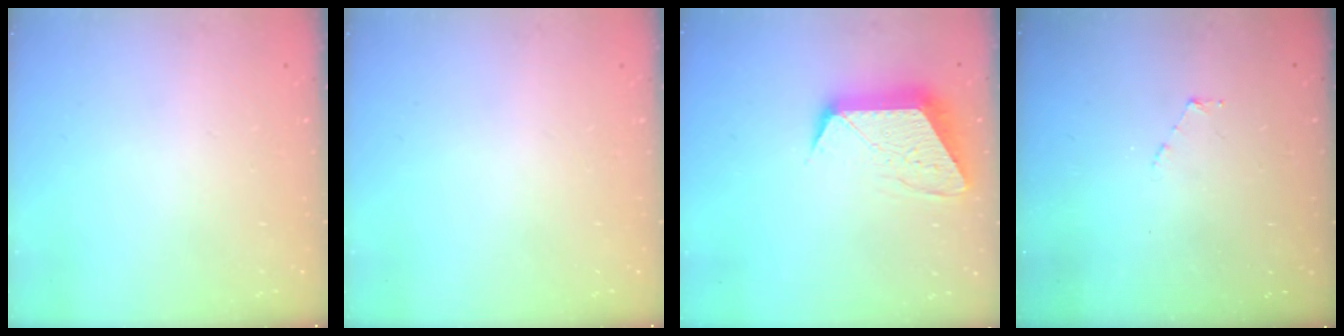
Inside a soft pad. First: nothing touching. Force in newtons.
{"total": 0.0}
{"total": 11.8, "press": 11.8, "slide": 0.8}
{"total": 2.9, "press": 2.9, "slide": 0.3}